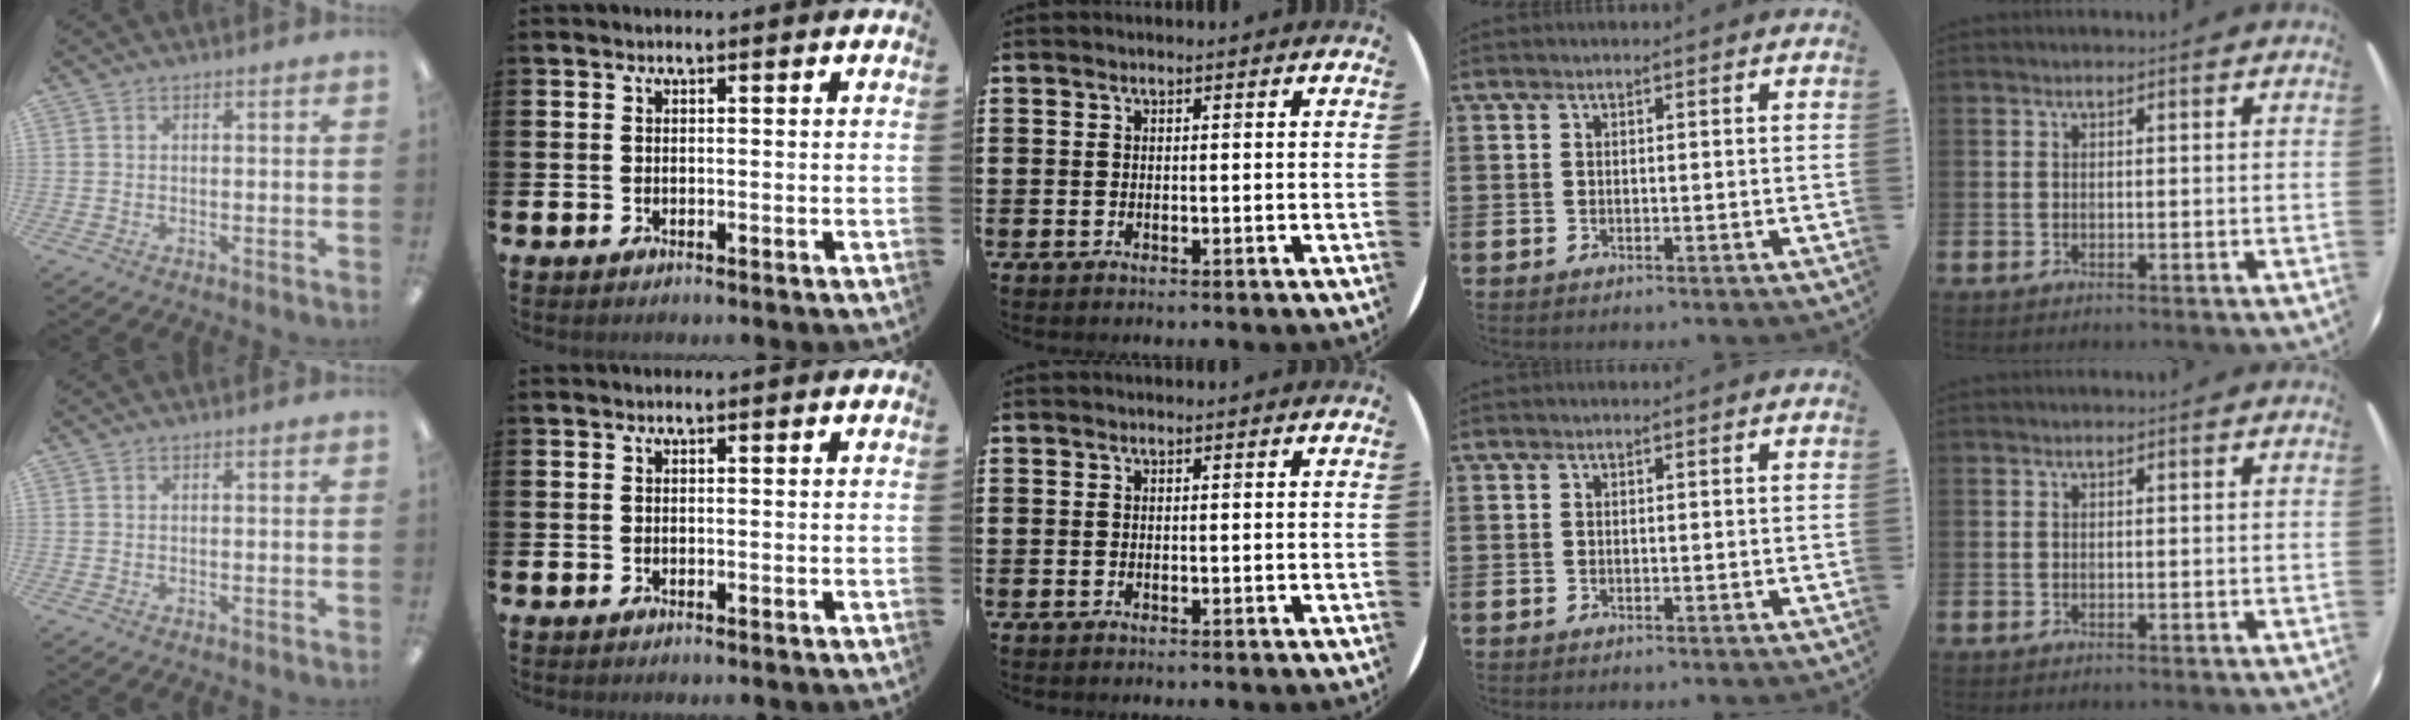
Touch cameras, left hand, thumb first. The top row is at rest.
{}